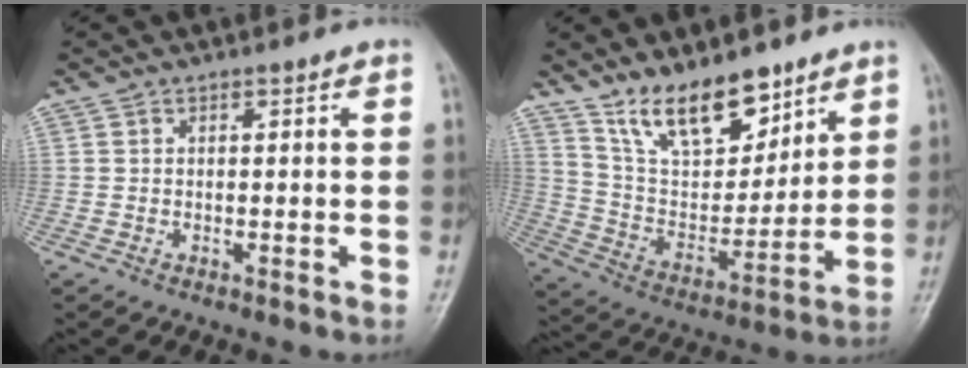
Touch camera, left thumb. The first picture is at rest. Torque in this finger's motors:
{"motor_torque": [0.75, 0.39, 1.30, -1.47, 0.25]}